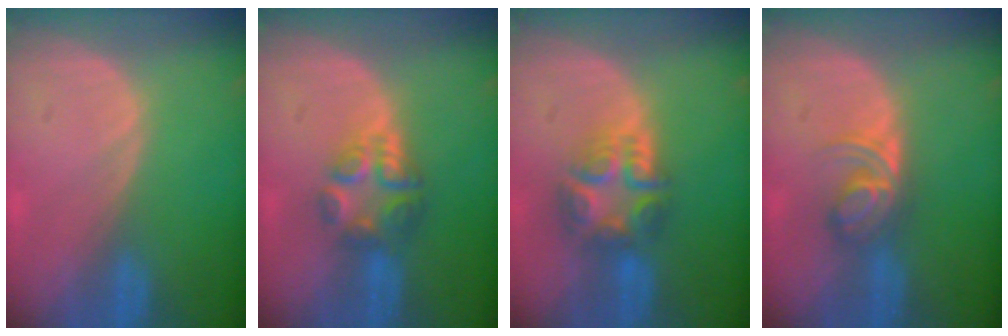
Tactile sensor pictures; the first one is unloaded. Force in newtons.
{"total": 6.1, "press": 5.3, "slide": 3.0}
{"total": 7.9, "press": 6.7, "slide": 4.2}
{"total": 5.7, "press": 4.7, "slide": 3.3}